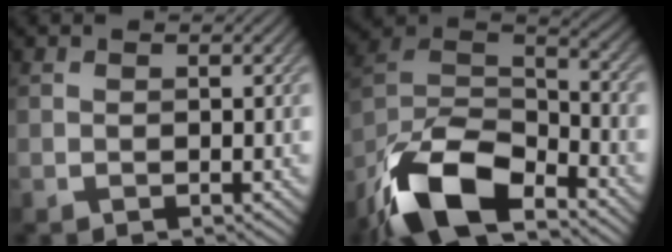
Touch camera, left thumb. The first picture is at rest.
{"total": 15.9, "force": [-10.8, 6.1, 10.0], "torque": [-0.232, -0.018, -0.208]}